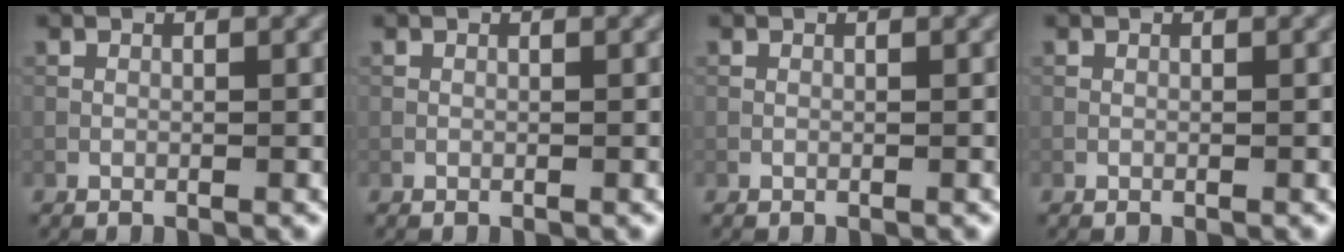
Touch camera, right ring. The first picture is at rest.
{"total": 0.0}
{"total": 0.0}
{"total": 0.0}